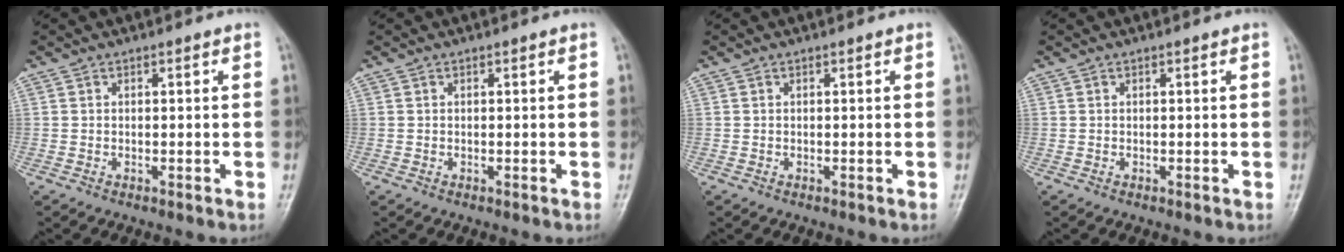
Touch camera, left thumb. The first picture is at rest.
{"total": 0.0}
{"total": 0.0}
{"total": 0.0}